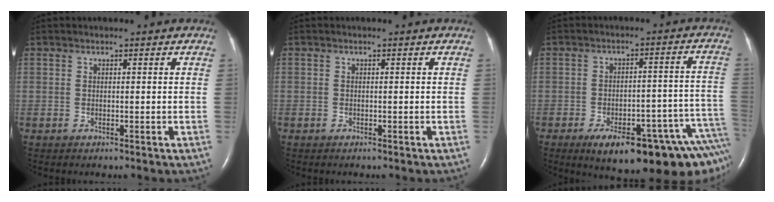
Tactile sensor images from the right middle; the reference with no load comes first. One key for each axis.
{"total": 0.0}
{"total": 19.1, "fx": -13.1, "fy": 4.9, "fz": 13.0, "tx": -0.090, "ty": 0.036, "tz": -0.164}